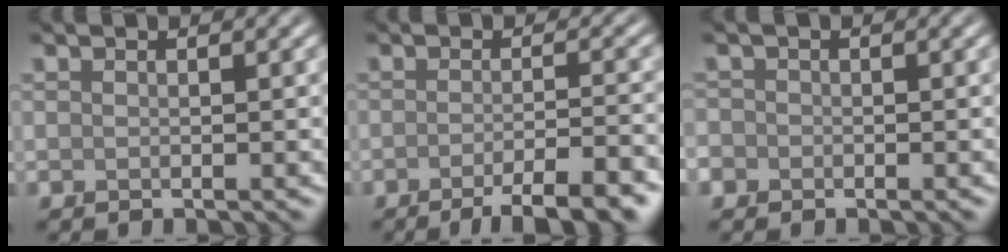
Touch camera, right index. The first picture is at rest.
{"total": 6.2, "force": [-3.7, 1.3, 4.7], "torque": [-0.061, 0.002, -0.059]}
{"total": 1.2, "force": [-0.5, 1.1, 0.2], "torque": [0.005, -0.002, -0.013]}